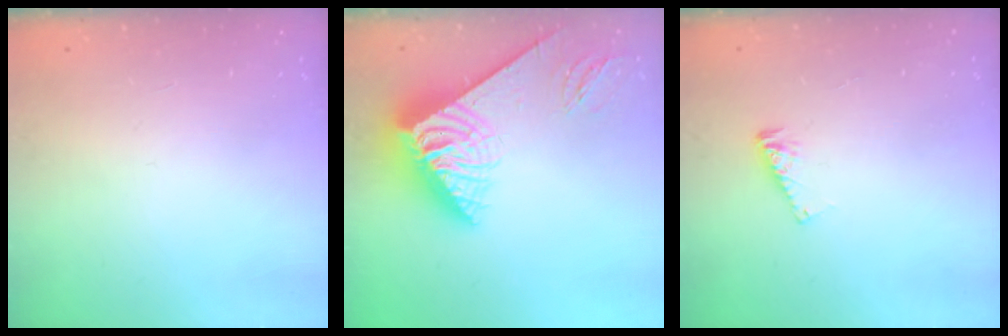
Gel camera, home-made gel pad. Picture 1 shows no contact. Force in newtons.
{"total": 12.9, "press": 12.8, "slide": 1.3}
{"total": 4.2, "press": 4.1, "slide": 0.7}